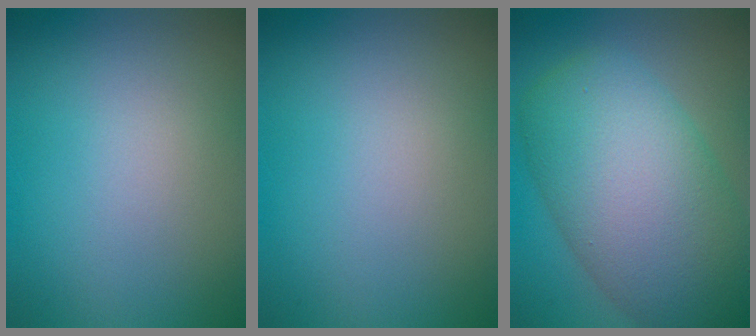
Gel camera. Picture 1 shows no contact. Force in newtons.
{"total": 0.0}
{"total": 12.2, "press": 12.2, "slide": 0.2}